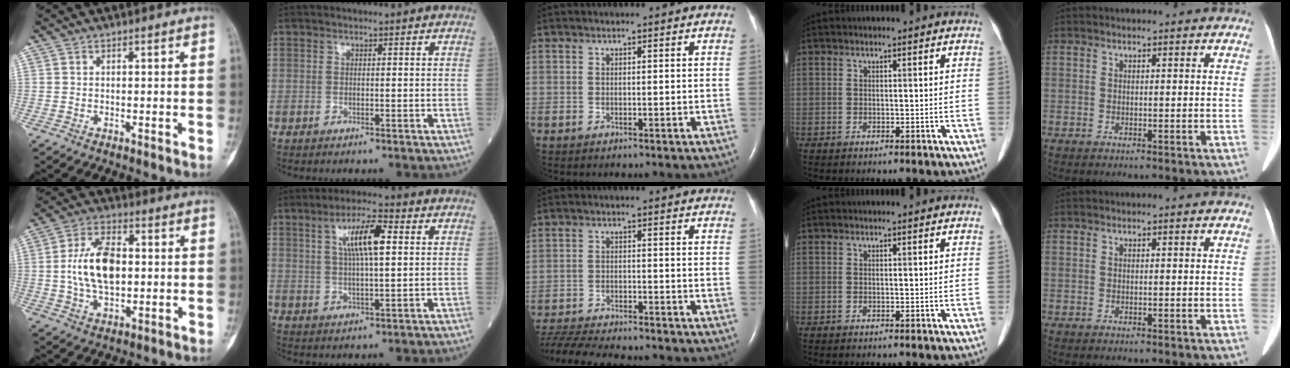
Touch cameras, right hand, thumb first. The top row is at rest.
{"thumb": {"total": 12.6, "force": [0.4, 7.2, 10.4], "torque": [-0.184, 0.009, 0.008]}, "index": {"total": 8.0, "force": [2.4, 1.4, 7.6], "torque": [-0.136, 0.012, 0.043]}, "middle": {"total": 14.6, "force": [-13.2, 2.2, 5.9], "torque": [-0.129, -0.022, -0.200]}}